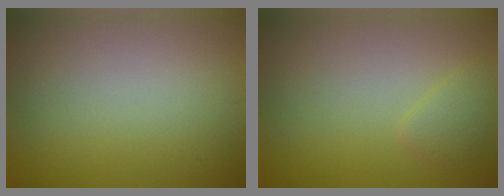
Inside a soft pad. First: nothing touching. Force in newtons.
{"total": 1.3, "press": 1.2, "slide": 0.2}